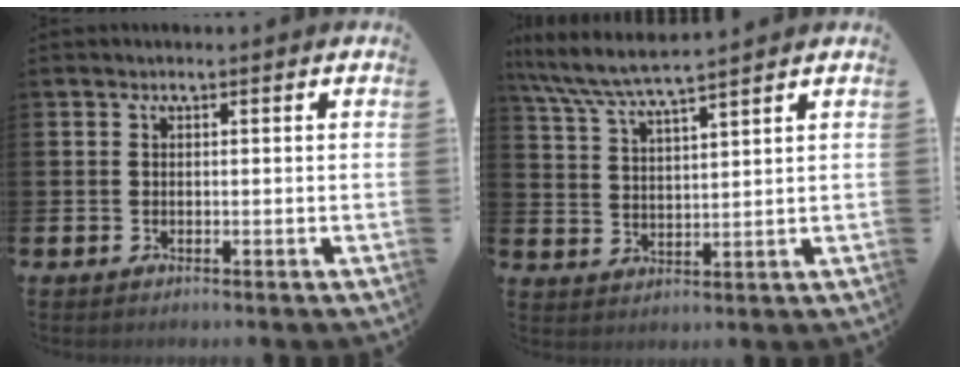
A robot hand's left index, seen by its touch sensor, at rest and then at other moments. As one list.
[{"total": 6.1, "force": [5.8, 0.0, 2.0], "torque": [-0.064, -0.030, 0.102]}]